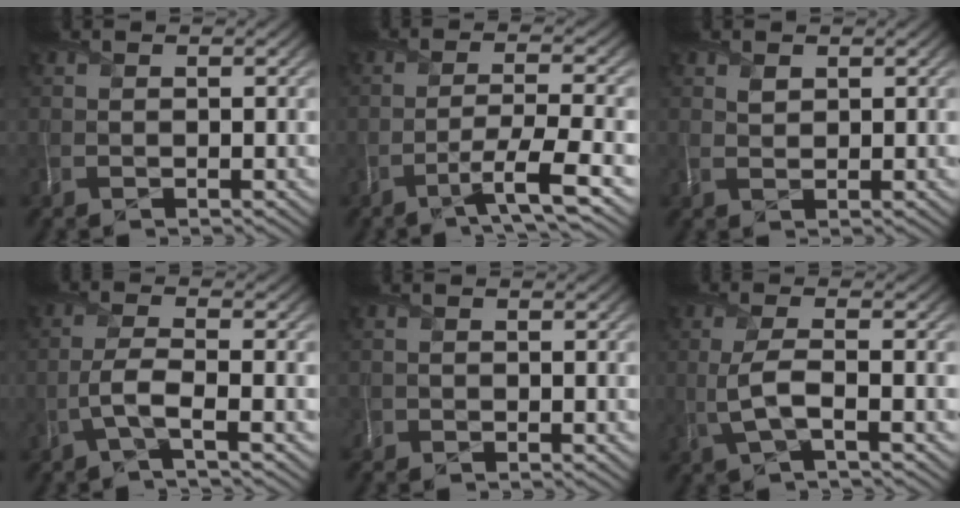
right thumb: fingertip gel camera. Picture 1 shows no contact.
{"total": 6.0, "force": [-3.1, 0.7, 5.1], "torque": [-0.085, 0.010, -0.061]}
{"total": 1.4, "force": [1.2, 0.5, 0.4], "torque": [-0.008, 0.004, 0.024]}
{"total": 3.4, "force": [-1.4, 0.5, 3.1], "torque": [-0.065, 0.011, -0.043]}
{"total": 0.7, "force": [-0.5, 0.4, -0.1], "torque": [0.006, -0.002, -0.014]}
{"total": 3.8, "force": [-0.6, 0.9, 3.6], "torque": [-0.080, 0.010, -0.018]}